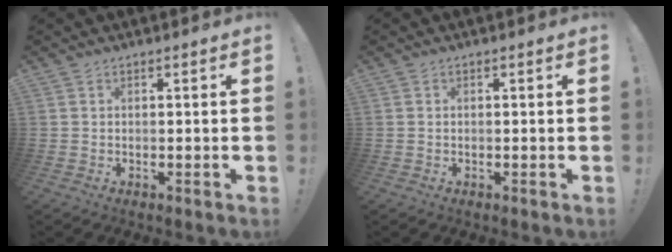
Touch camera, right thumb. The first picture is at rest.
{"total": 0.0}